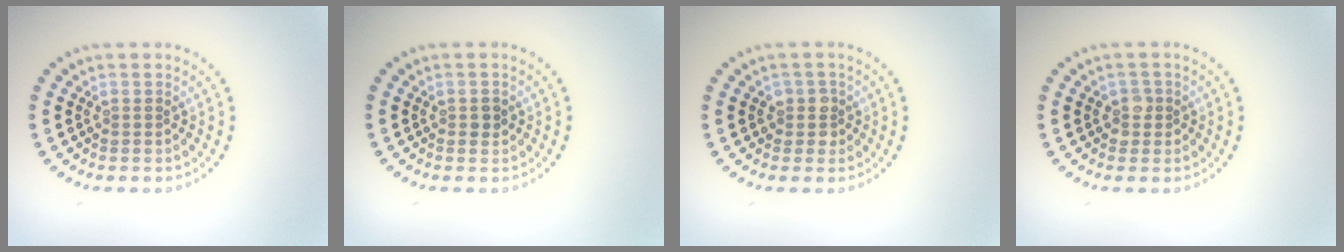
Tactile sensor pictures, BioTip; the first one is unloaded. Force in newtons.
{"total": 1.0, "press": 1.0, "slide": 0.2}
{"total": 1.6, "press": 1.4, "slide": 0.7}
{"total": 1.4, "press": 1.3, "slide": 0.7}